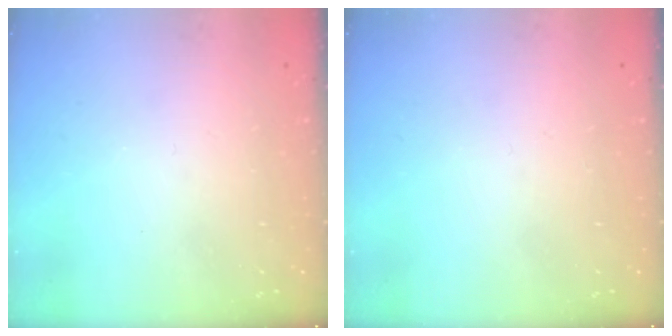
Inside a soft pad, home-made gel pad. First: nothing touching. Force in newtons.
{"total": 0.0}